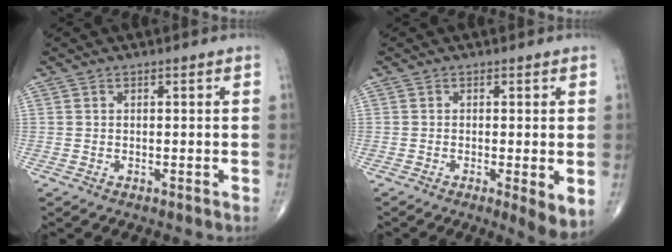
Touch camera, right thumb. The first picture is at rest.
{"total": 4.6, "force": [-0.8, 1.0, 4.4], "torque": [-0.073, -0.016, -0.018]}